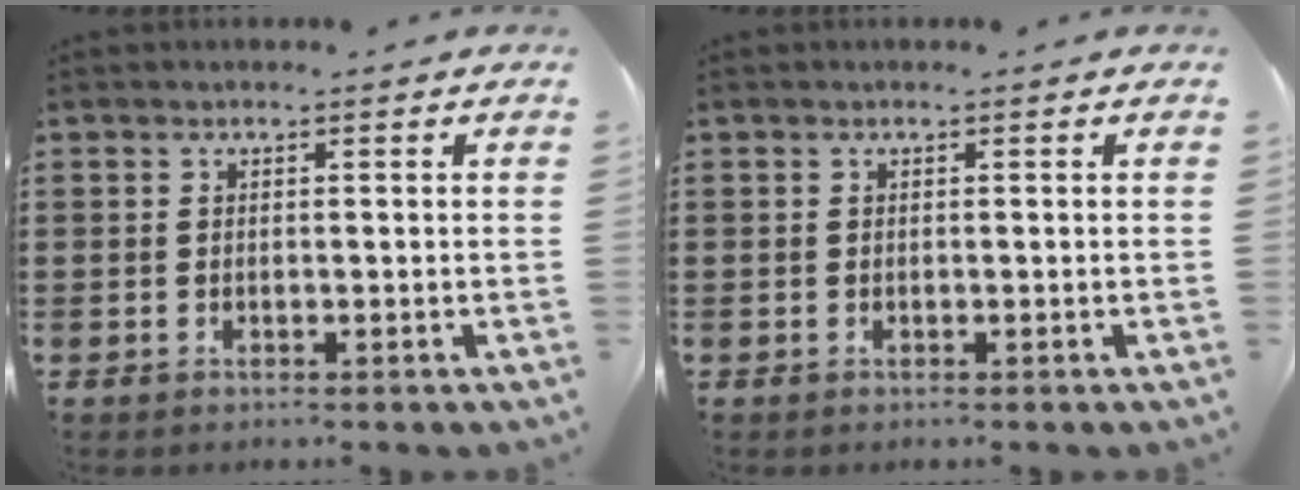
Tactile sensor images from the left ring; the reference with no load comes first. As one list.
[{"total": 0.0}]